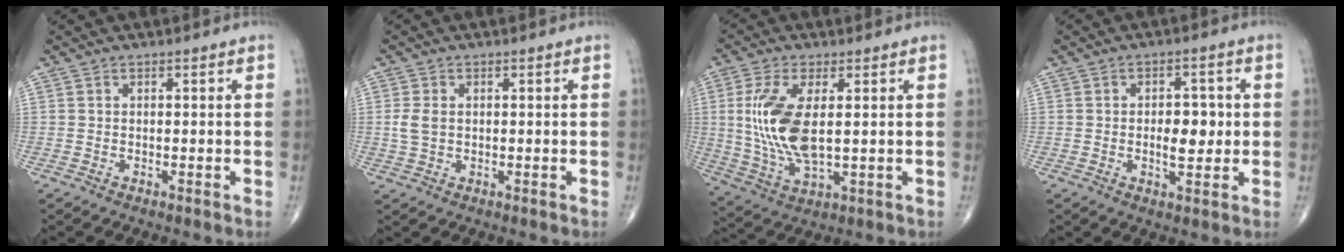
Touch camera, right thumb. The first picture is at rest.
{"total": 3.1, "force": [0.3, 2.2, 2.2], "torque": [-0.049, 0.003, 0.008]}
{"total": 12.9, "force": [1.5, 5.5, 11.6], "torque": [-0.253, -0.014, 0.039]}
{"total": 6.0, "force": [0.0, 3.1, 5.1], "torque": [-0.061, 0.000, 0.000]}